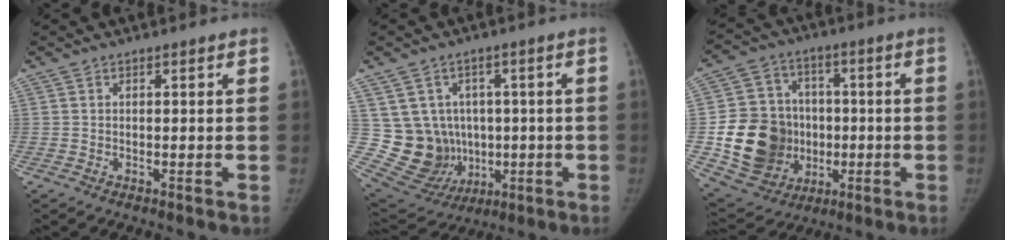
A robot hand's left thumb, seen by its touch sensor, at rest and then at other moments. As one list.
[{"total": 13.5, "force": [0.4, 12.4, 5.4], "torque": [-0.060, 0.012, 0.043]}, {"total": 19.4, "force": [-2.4, 16.1, 10.5], "torque": [-0.160, 0.019, -0.021]}]